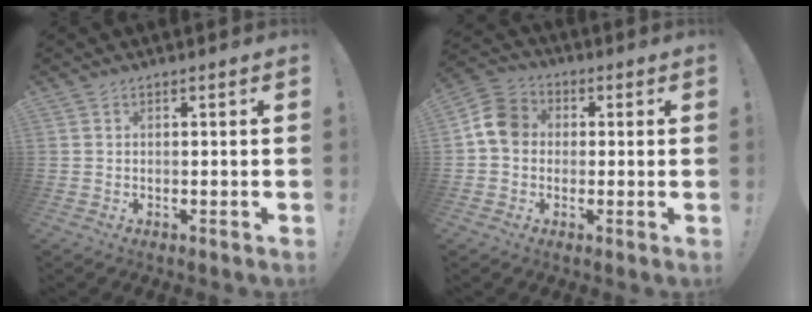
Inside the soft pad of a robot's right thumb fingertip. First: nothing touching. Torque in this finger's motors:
{"motor_torque": [1.17, 1.29, 0.46, -0.41, 0.01]}